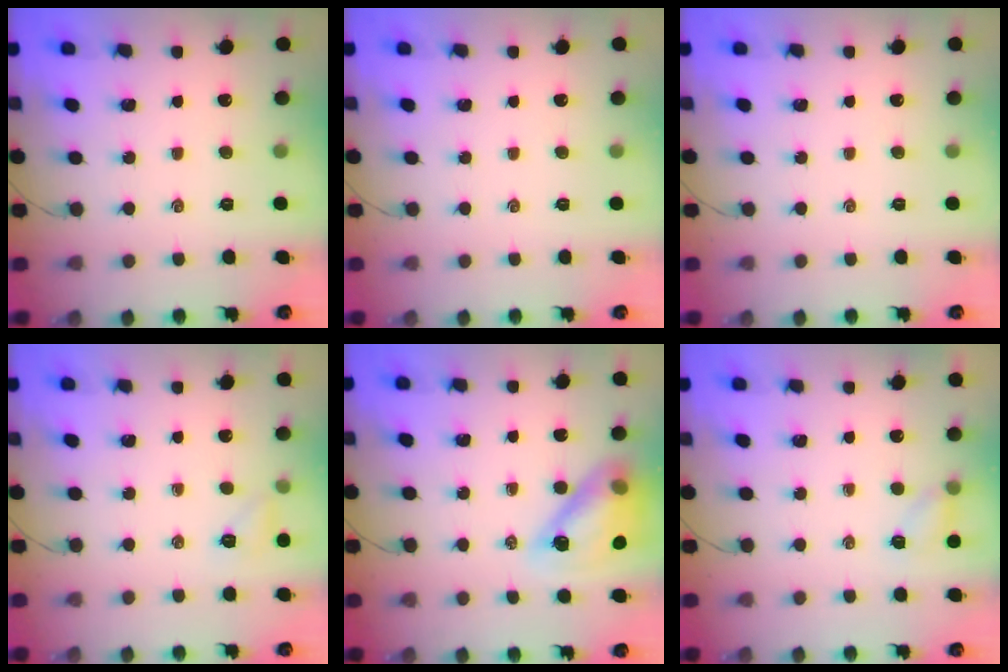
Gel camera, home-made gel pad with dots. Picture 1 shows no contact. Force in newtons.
{"total": 0.0}
{"total": 0.0}
{"total": 5.3, "press": 5.1, "slide": 1.3}
{"total": 13.9, "press": 13.4, "slide": 3.8}
{"total": 4.9, "press": 4.7, "slide": 1.5}